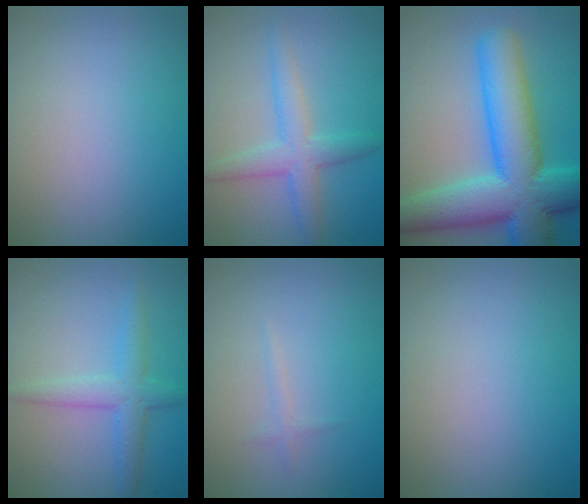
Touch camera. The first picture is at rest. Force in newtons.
{"total": 3.5, "press": 3.5, "slide": 0.1}
{"total": 12.1, "press": 12.1, "slide": 0.3}
{"total": 3.0, "press": 3.0, "slide": 0.1}
{"total": 0.7, "press": 0.7, "slide": 0.1}
{"total": 0.0}